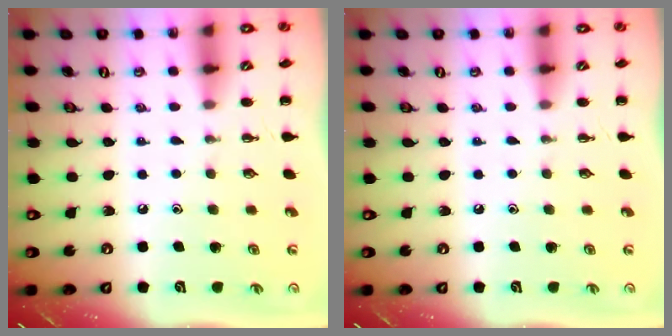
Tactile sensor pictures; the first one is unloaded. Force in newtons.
{"total": 0.0}